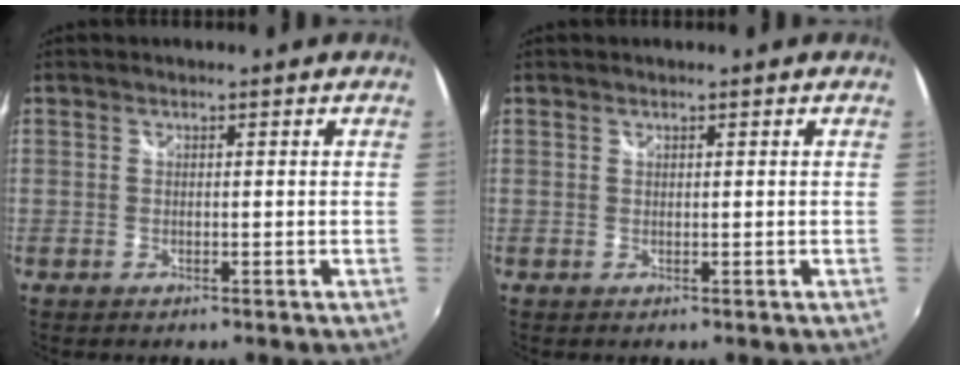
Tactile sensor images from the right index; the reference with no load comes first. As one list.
[{"total": 0.0}]